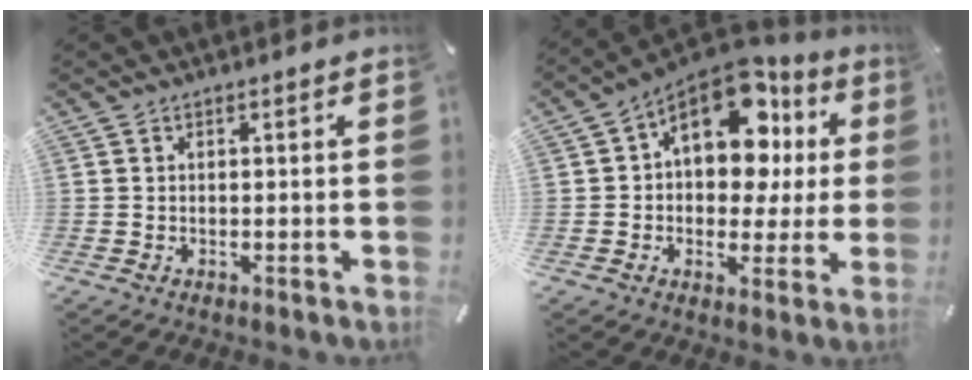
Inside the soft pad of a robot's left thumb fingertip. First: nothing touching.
{"total": 16.0, "force": [6.7, 10.1, 10.5], "torque": [-0.165, -0.042, 0.118]}